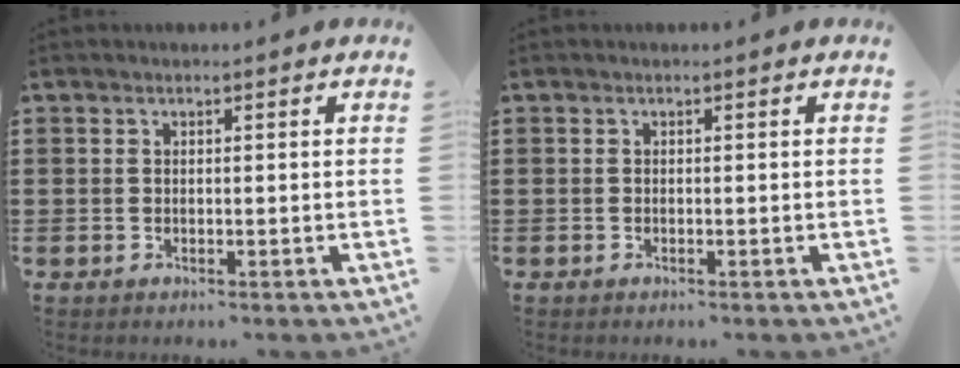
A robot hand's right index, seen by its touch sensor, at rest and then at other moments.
{"total": 0.0}